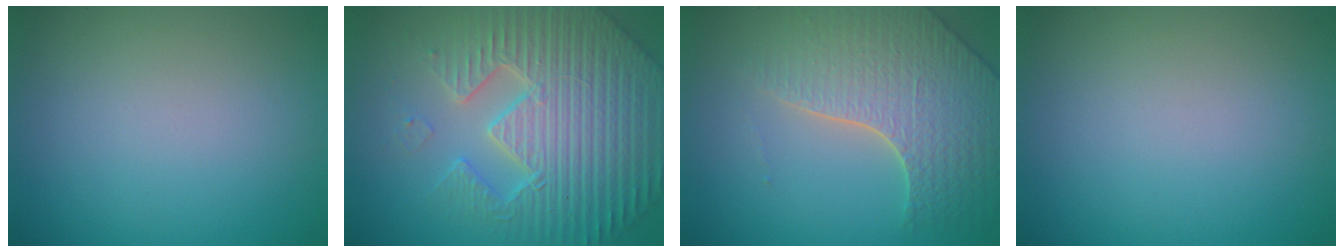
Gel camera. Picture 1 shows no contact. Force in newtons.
{"total": 7.7, "press": 7.4, "slide": 1.9}
{"total": 5.5, "press": 4.8, "slide": 2.6}
{"total": 0.0}